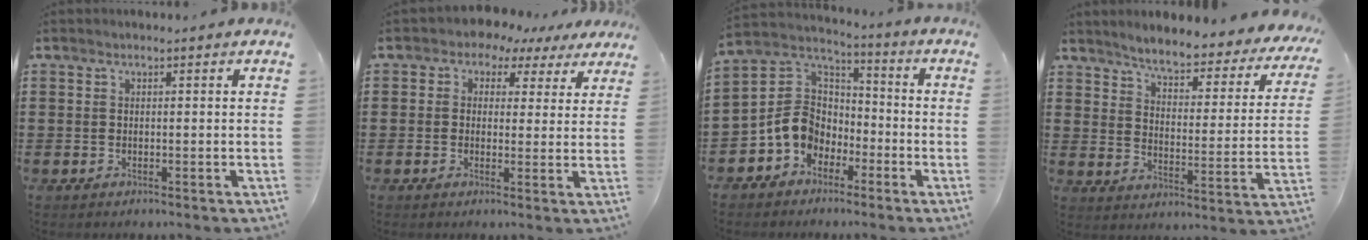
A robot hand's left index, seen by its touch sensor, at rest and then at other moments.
{"total": 3.1, "force": [2.0, 2.2, 0.8], "torque": [-0.027, -0.007, 0.029]}
{"total": 8.6, "force": [-3.3, 7.2, 3.4], "torque": [-0.112, 0.011, -0.072]}
{"total": 4.7, "force": [4.5, 0.2, 1.5], "torque": [-0.054, -0.033, 0.070]}